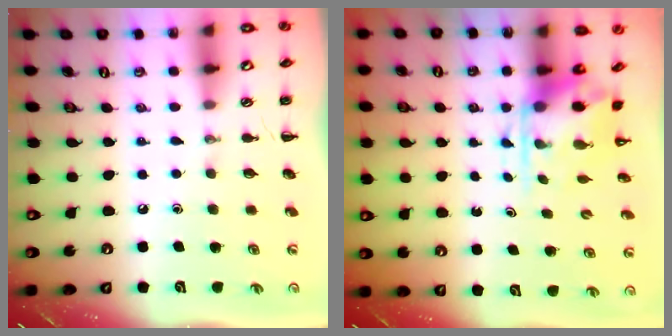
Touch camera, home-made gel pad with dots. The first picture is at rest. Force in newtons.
{"total": 3.9, "press": 3.8, "slide": 0.9}